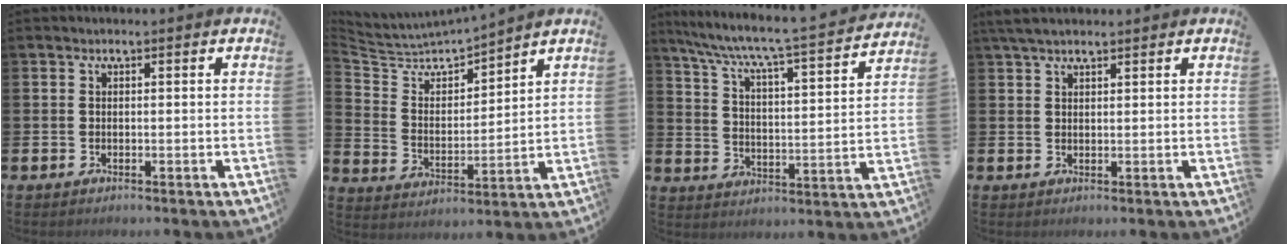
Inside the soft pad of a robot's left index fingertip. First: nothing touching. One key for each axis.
{"total": 5.0, "fx": 4.9, "fy": 1.2, "fz": 0.7, "tx": -0.044, "ty": -0.043, "tz": 0.077}
{"total": 6.9, "fx": 6.3, "fy": 0.3, "fz": 2.7, "tx": -0.081, "ty": -0.053, "tz": 0.102}
{"total": 3.1, "fx": 2.6, "fy": 0.9, "fz": 1.4, "tx": -0.026, "ty": -0.003, "tz": 0.047}